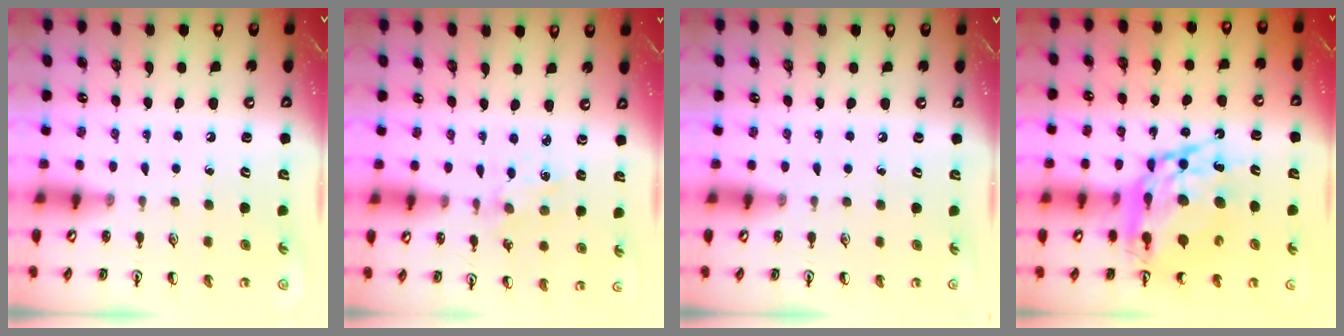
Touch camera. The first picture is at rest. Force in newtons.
{"total": 1.4, "press": 1.4, "slide": 0.2}
{"total": 0.0}
{"total": 18.1, "press": 18.0, "slide": 1.4}